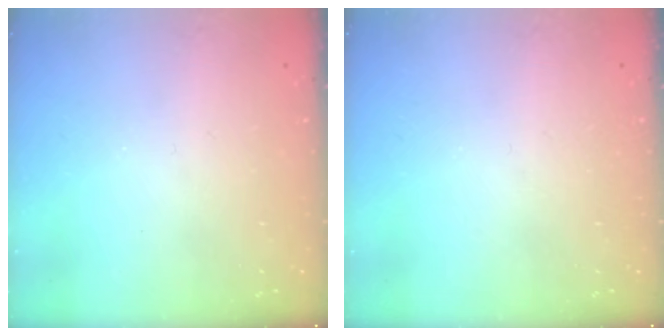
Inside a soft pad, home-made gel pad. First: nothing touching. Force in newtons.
{"total": 0.0}